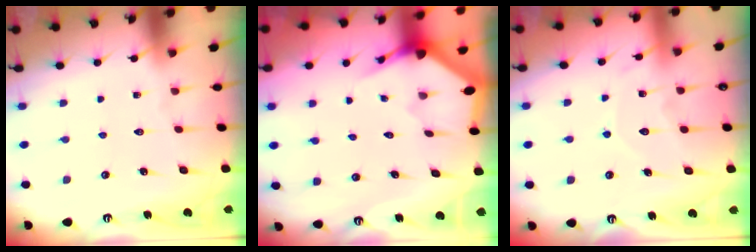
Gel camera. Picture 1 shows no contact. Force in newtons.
{"total": 2.9, "press": 2.9, "slide": 0.1}
{"total": 8.8, "press": 8.8, "slide": 0.9}